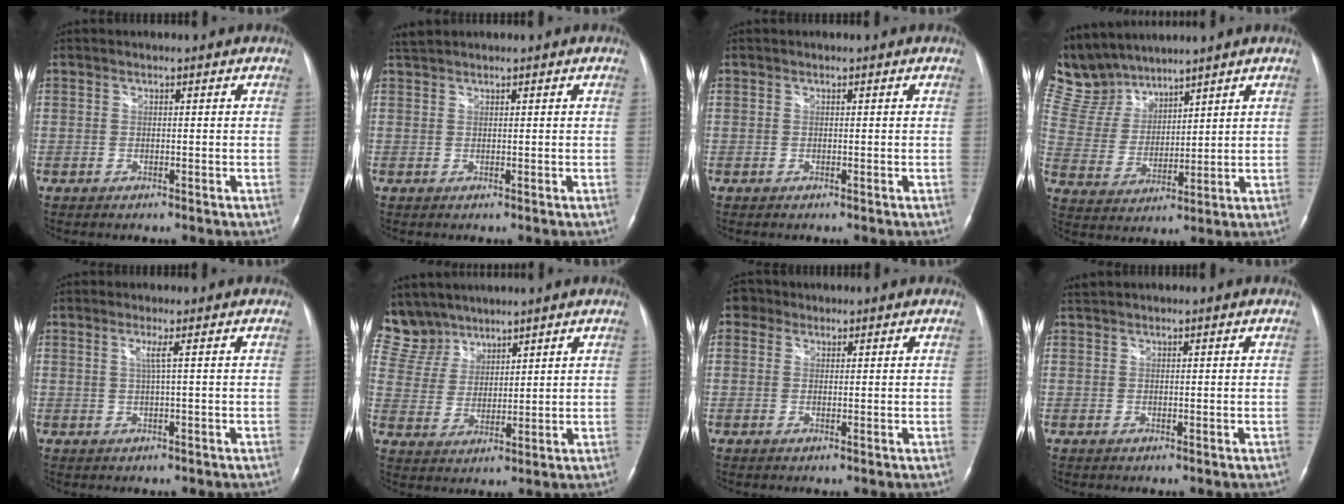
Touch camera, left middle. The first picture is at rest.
{"total": 1.4, "force": [1.4, 0.0, 0.3], "torque": [-0.012, 0.016, 0.033]}
{"total": 0.0}
{"total": 9.9, "force": [9.4, 2.8, 1.4], "torque": [-0.054, 0.017, 0.207]}
{"total": 1.5, "force": [0.4, -0.6, 1.4], "torque": [-0.032, 0.000, 0.008]}
{"total": 9.5, "force": [8.2, 4.7, 0.3], "torque": [-0.016, 0.012, 0.177]}
{"total": 2.4, "force": [1.1, 2.1, 0.5], "torque": [-0.007, 0.012, 0.017]}
{"total": 0.7, "force": [0.7, -0.1, 0.1], "torque": [-0.008, 0.016, 0.019]}